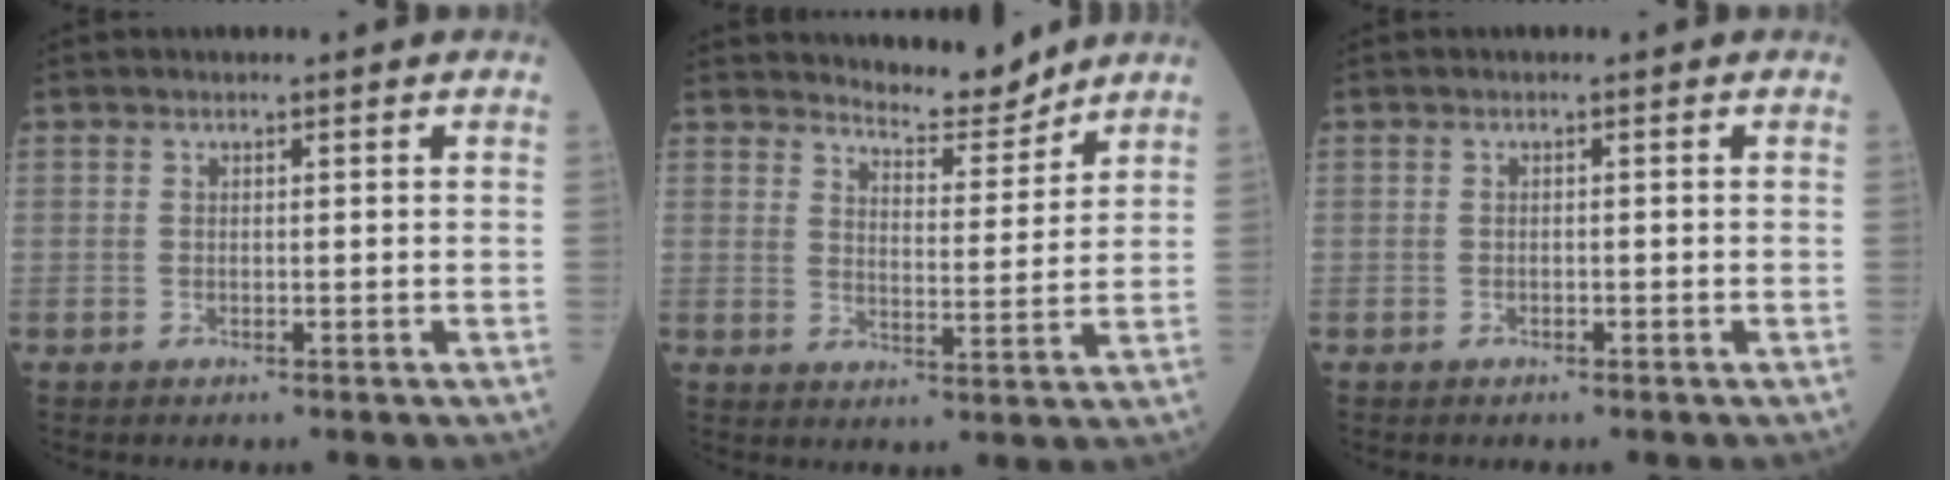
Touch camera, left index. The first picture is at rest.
{"total": 6.0, "force": [5.9, 0.6, 0.6], "torque": [-0.018, -0.019, 0.093]}
{"total": 0.5, "force": [-0.4, 0.3, 0.2], "torque": [-0.004, 0.000, -0.009]}